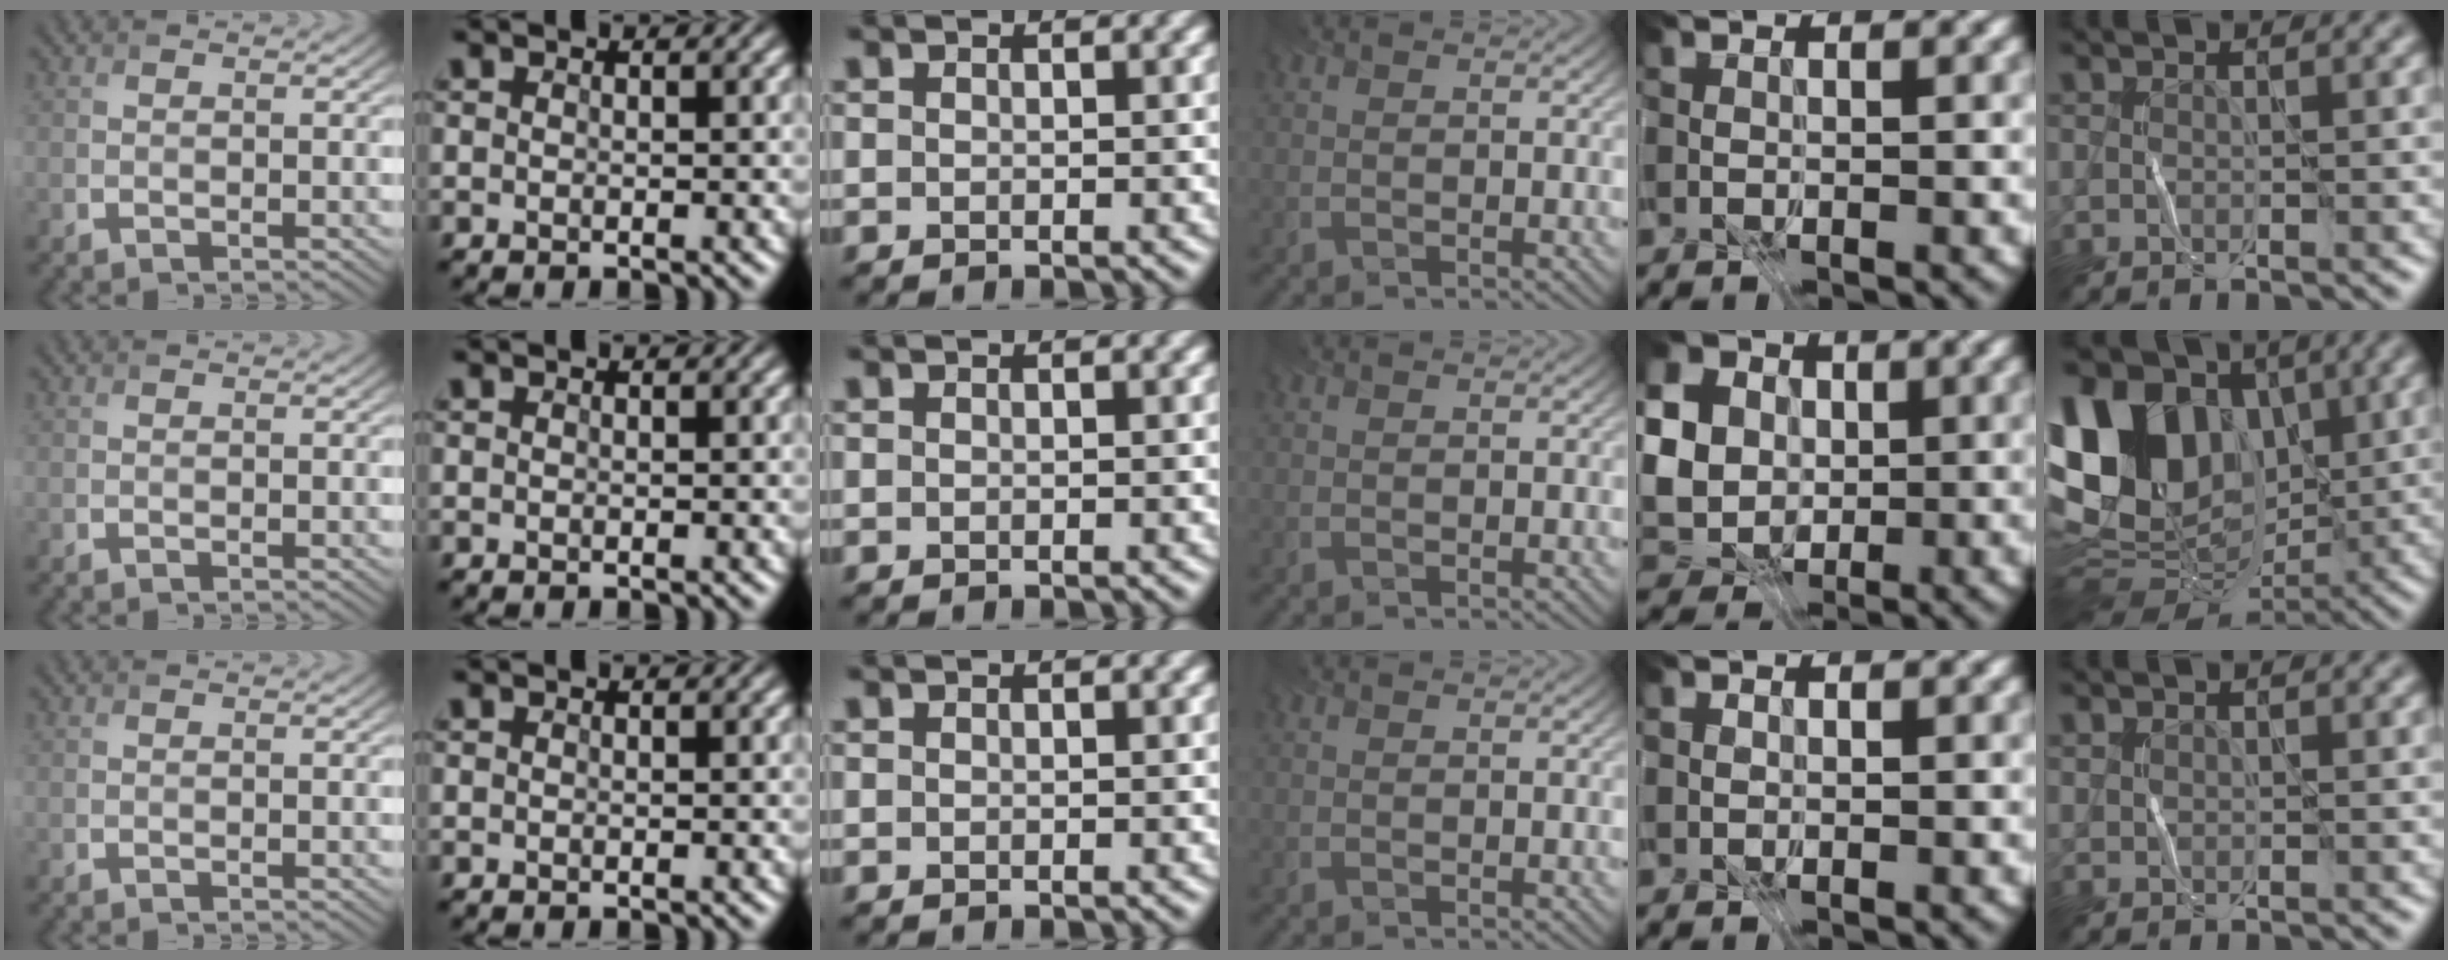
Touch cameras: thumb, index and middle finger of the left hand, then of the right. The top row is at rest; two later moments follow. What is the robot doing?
{"motion": "fold", "object": "file"}